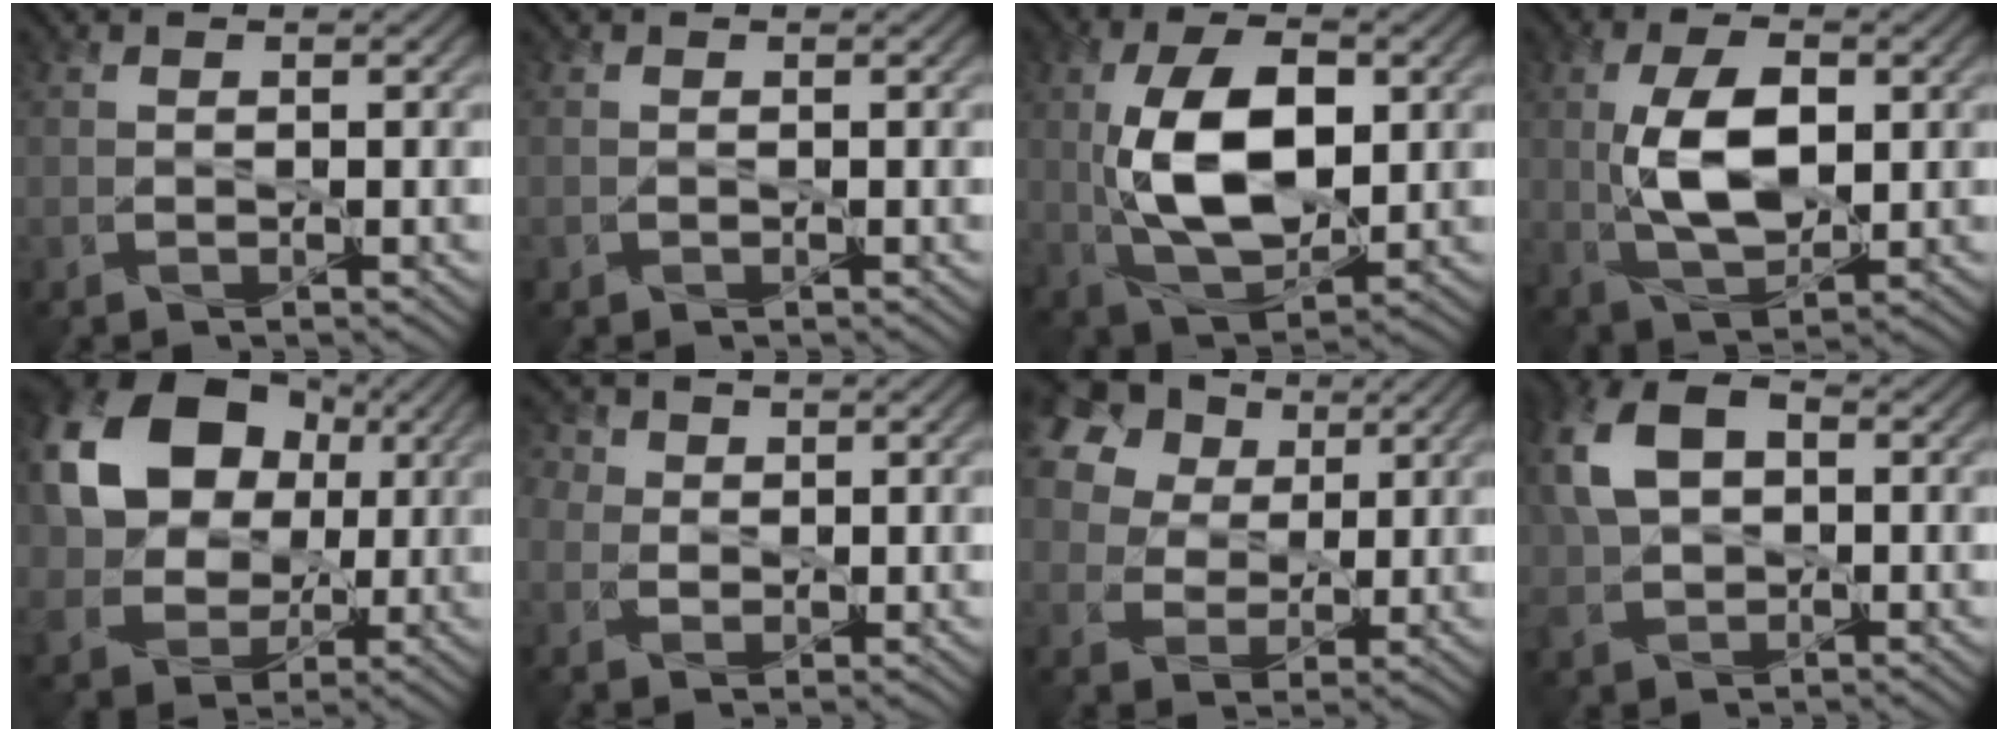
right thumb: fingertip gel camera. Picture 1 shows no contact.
{"total": 0.6, "force": [-0.2, 0.6, -0.1], "torque": [0.005, -0.004, -0.008]}
{"total": 11.6, "force": [0.8, 6.5, 9.6], "torque": [-0.196, -0.001, 0.019]}
{"total": 8.7, "force": [0.7, 4.7, 7.3], "torque": [-0.154, 0.000, 0.015]}
{"total": 16.3, "force": [3.4, 12.7, 9.6], "torque": [-0.208, 0.020, 0.053]}
{"total": 3.9, "force": [1.1, 3.4, 1.6], "torque": [-0.040, 0.008, 0.000]}
{"total": 21.1, "force": [10.8, 15.6, 9.3], "torque": [-0.289, 0.049, 0.201]}
{"total": 9.7, "force": [1.7, 6.5, 7.0], "torque": [-0.182, 0.013, 0.021]}